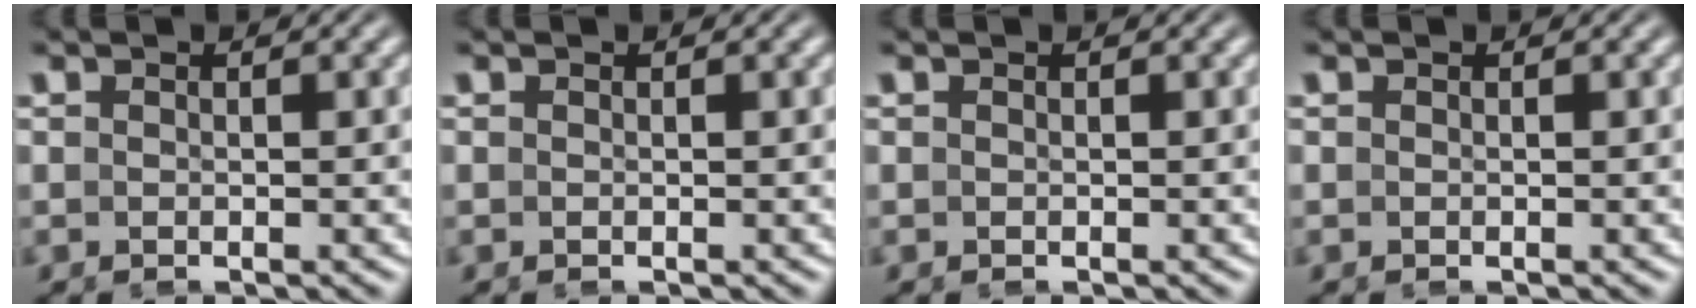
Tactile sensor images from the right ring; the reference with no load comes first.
{"total": 0.0}
{"total": 0.0}
{"total": 0.0}